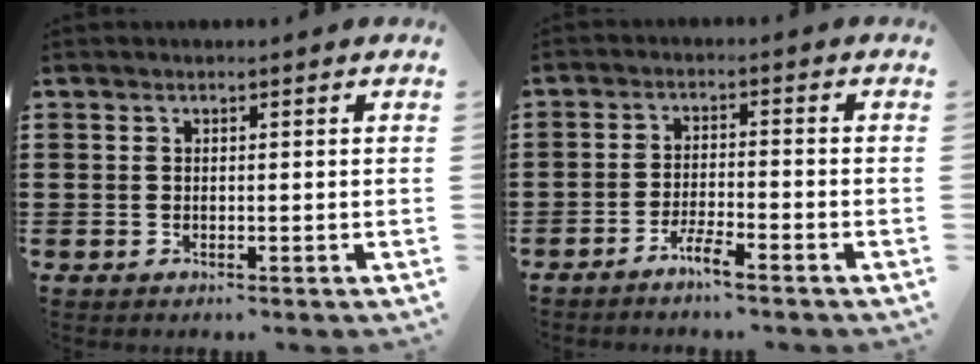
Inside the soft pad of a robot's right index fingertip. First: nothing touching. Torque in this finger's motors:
{"motor_torque": [-1.51, 0.62, -0.15, -0.16]}